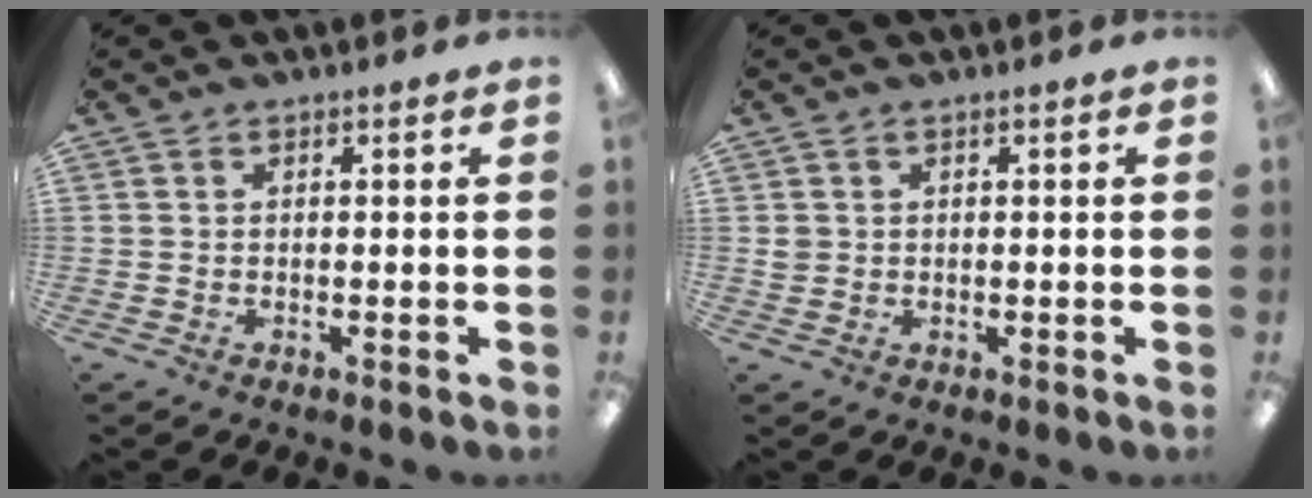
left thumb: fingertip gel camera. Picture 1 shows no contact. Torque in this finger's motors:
{"motor_torque": [-0.03, 0.00, 0.02, -0.01, 0.00]}